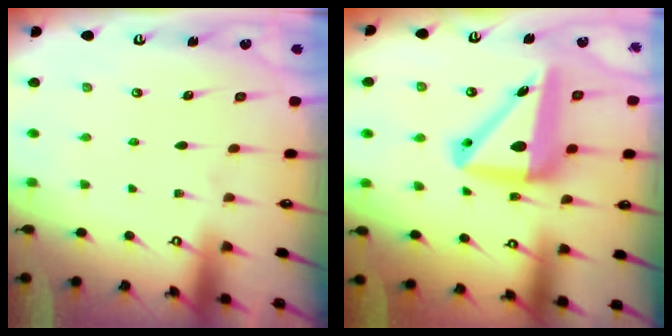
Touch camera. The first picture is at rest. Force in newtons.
{"total": 14.2, "press": 13.9, "slide": 2.8}